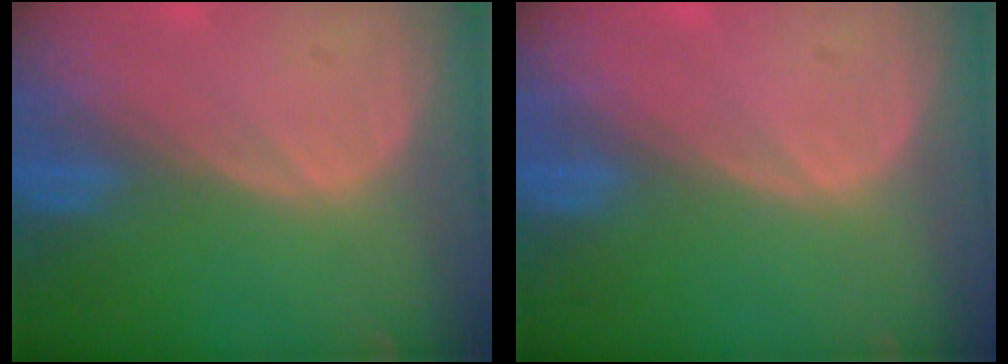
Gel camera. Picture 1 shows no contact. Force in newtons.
{"total": 0.0}